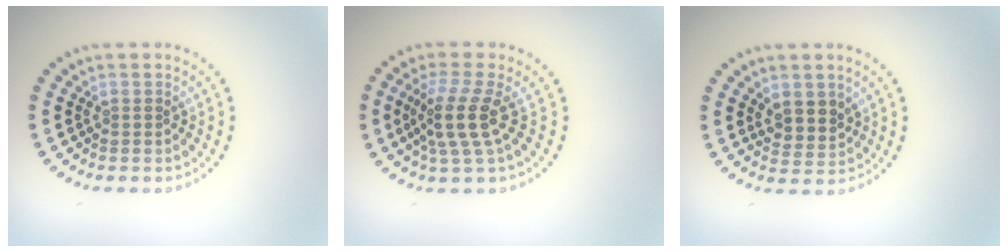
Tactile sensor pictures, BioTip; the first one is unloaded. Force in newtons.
{"total": 3.7, "press": 2.8, "slide": 2.4}
{"total": 2.4, "press": 2.3, "slide": 0.9}